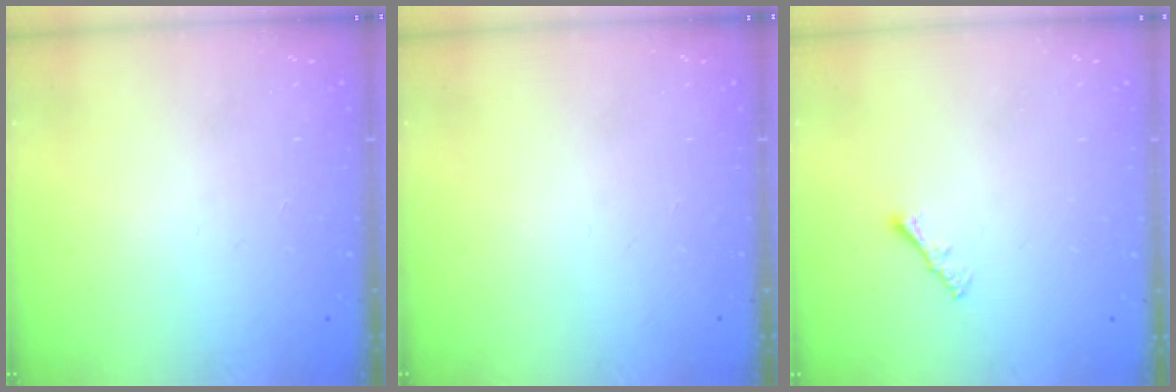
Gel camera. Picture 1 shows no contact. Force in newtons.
{"total": 0.0}
{"total": 1.6, "press": 1.5, "slide": 0.5}